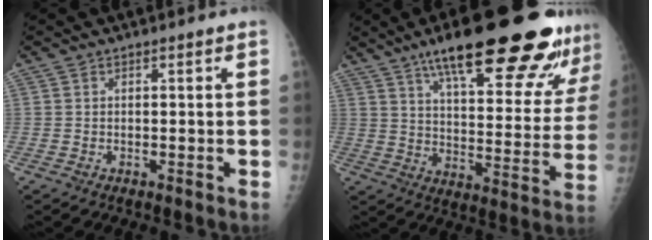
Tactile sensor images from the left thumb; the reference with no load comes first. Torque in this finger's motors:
{"motor_torque": [1.07, -0.32, 1.90, -0.87, 0.33]}